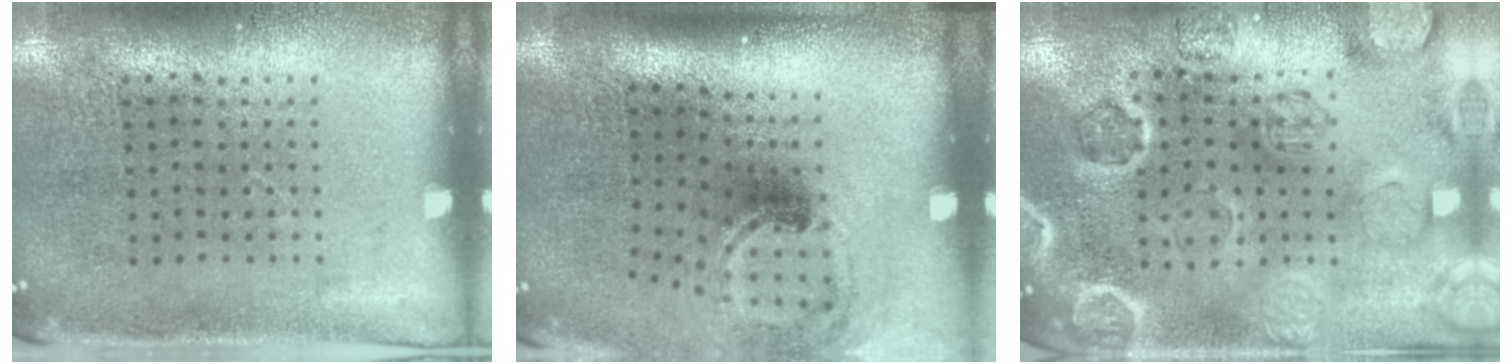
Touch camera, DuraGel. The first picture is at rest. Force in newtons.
{"total": 1.6, "press": 1.2, "slide": 1.1}
{"total": 2.6, "press": 2.6, "slide": 0.4}